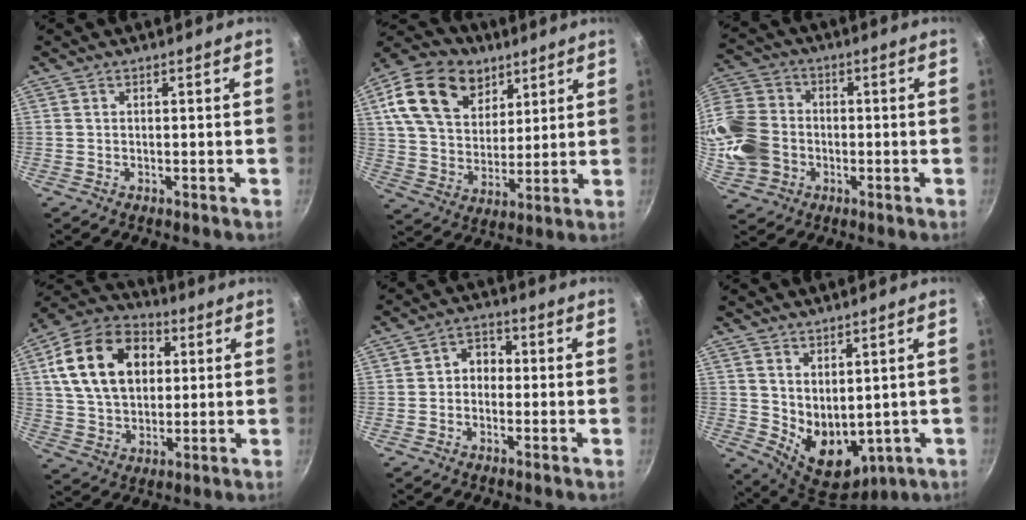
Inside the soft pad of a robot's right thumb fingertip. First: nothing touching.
{"total": 19.1, "force": [8.9, 13.3, 10.5], "torque": [-0.163, -0.019, 0.154]}
{"total": 17.5, "force": [-2.3, 14.4, 9.7], "torque": [-0.210, 0.032, -0.049]}
{"total": 19.2, "force": [4.7, 13.4, 12.9], "torque": [-0.205, 0.011, 0.074]}
{"total": 4.6, "force": [-0.4, 3.7, 2.6], "torque": [-0.010, 0.016, -0.017]}
{"total": 10.5, "force": [2.1, 7.0, 7.5], "torque": [-0.095, -0.039, 0.063]}